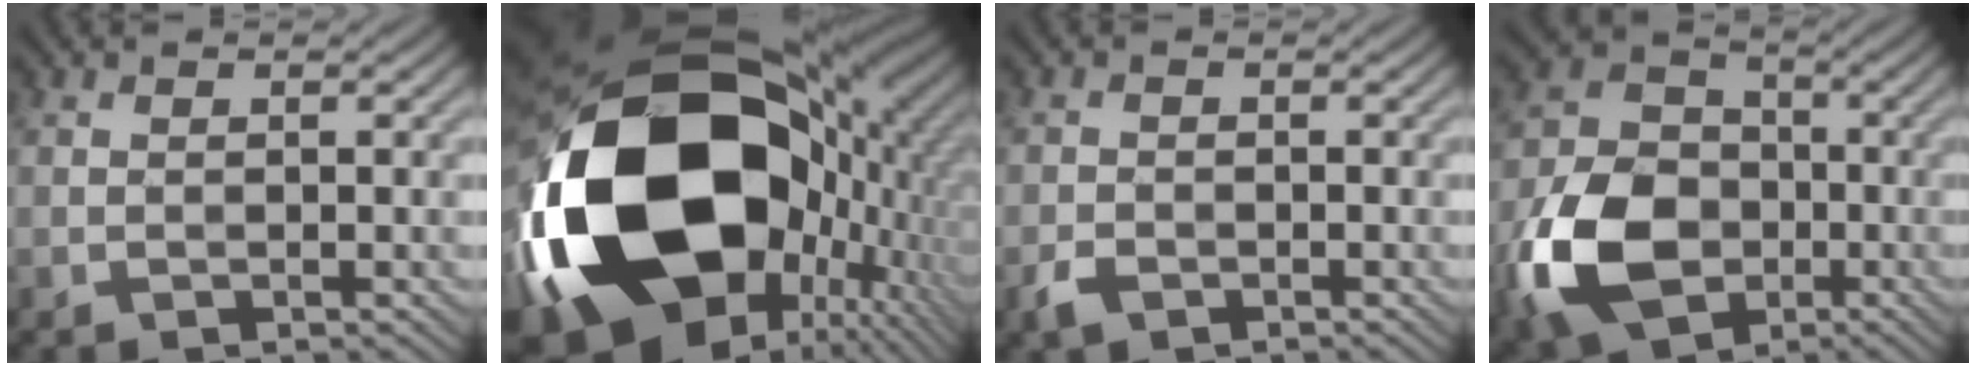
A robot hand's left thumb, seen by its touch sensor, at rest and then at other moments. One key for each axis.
{"total": 24.0, "fx": -3.1, "fy": 17.2, "fz": 16.6, "tx": -0.358, "ty": -0.058, "tz": -0.018}
{"total": 2.4, "fx": -1.5, "fy": 1.6, "fz": 1.0, "tx": -0.025, "ty": -0.002, "tz": -0.036}
{"total": 13.6, "fx": -4.7, "fy": 10.3, "fz": 7.5, "tx": -0.182, "ty": -0.012, "tz": -0.109}